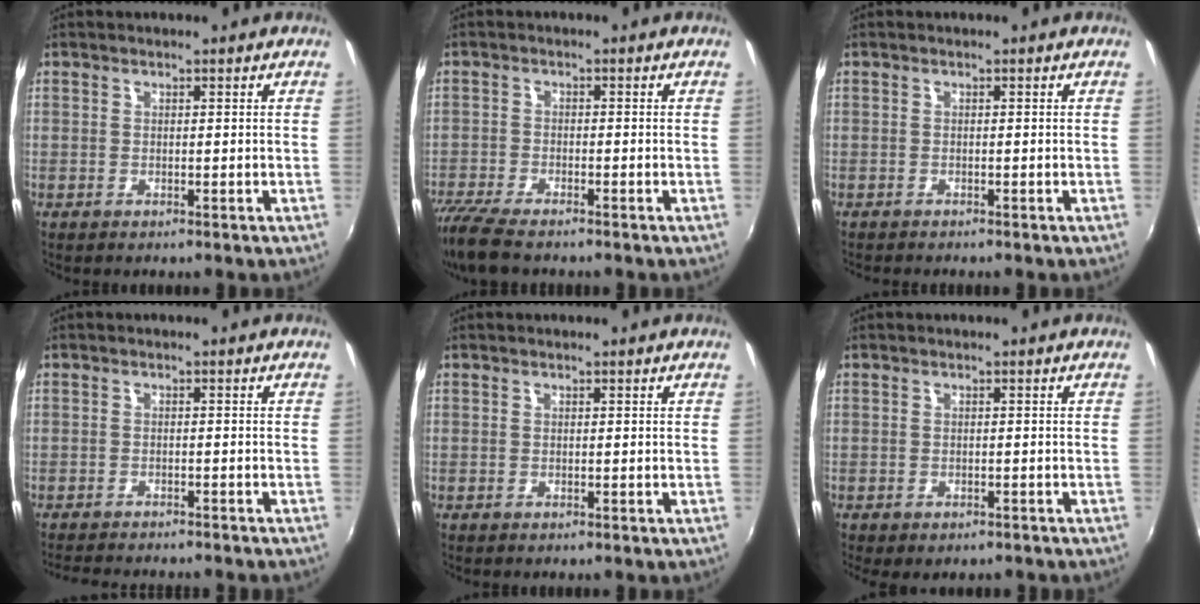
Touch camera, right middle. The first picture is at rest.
{"total": 8.7, "force": [-7.3, 1.6, 4.5], "torque": [-0.121, -0.036, -0.136]}
{"total": 1.1, "force": [-1.1, 0.2, 0.2], "torque": [-0.006, -0.008, -0.019]}
{"total": 7.9, "force": [-7.2, 0.9, 3.0], "torque": [-0.073, -0.015, -0.110]}
{"total": 0.0}
{"total": 3.5, "force": [-2.6, 1.6, 1.7], "torque": [-0.034, -0.020, -0.032]}